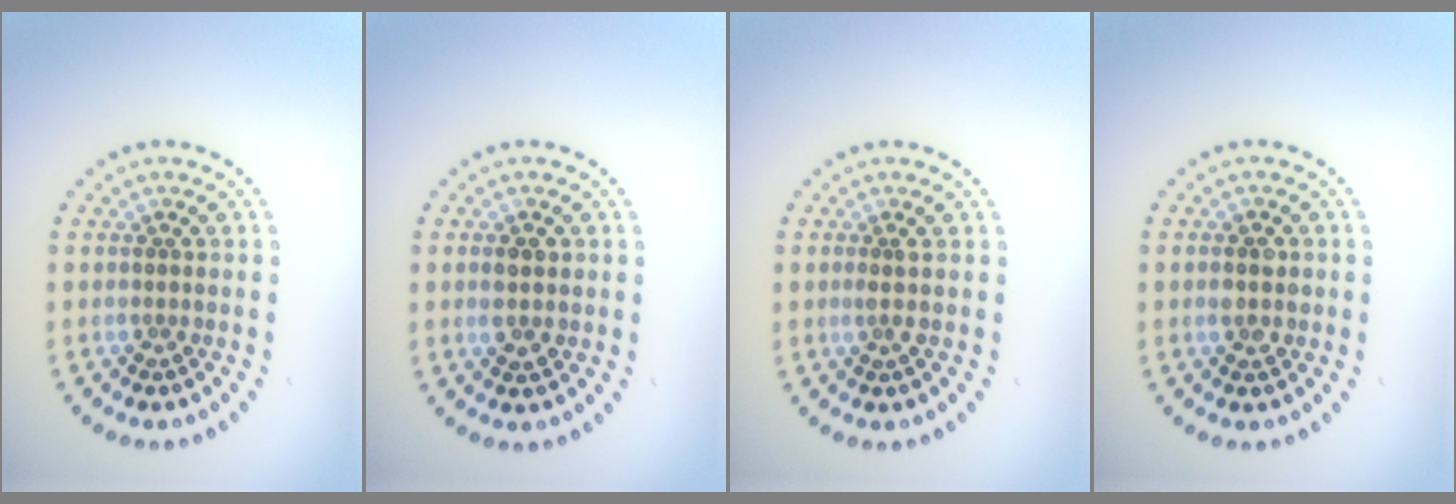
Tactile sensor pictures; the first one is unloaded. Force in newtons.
{"total": 1.5, "press": 1.5, "slide": 0.1}
{"total": 0.7, "press": 0.4, "slide": 0.6}
{"total": 2.0, "press": 2.0, "slide": 0.2}